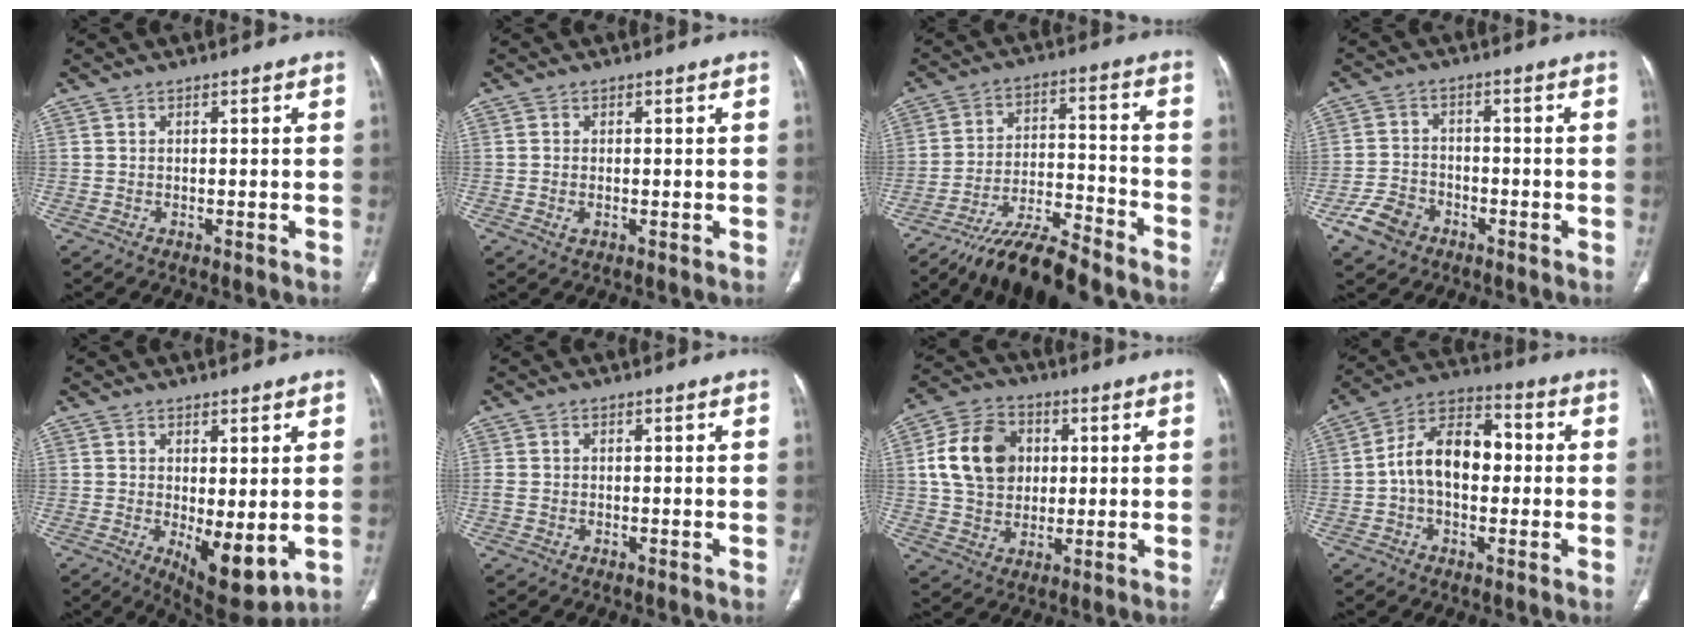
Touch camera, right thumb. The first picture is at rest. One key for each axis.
{"total": 1.5, "fx": -0.2, "fy": 0.9, "fz": 1.2, "tx": -0.029, "ty": 0.002, "tz": -0.004}
{"total": 15.0, "fx": -12.3, "fy": 4.9, "fz": 7.0, "tx": -0.096, "ty": 0.092, "tz": -0.201}
{"total": 6.5, "fx": -3.7, "fy": 4.6, "fz": 2.8, "tx": -0.047, "ty": 0.022, "tz": -0.066}
{"total": 9.3, "fx": -1.0, "fy": 3.8, "fz": 8.4, "tx": -0.116, "ty": -0.025, "tz": 0.000}
{"total": 1.2, "fx": 0.0, "fy": 0.9, "fz": 0.8, "tx": -0.029, "ty": 0.005, "tz": 0.002}
{"total": 13.8, "fx": 2.3, "fy": 10.7, "fz": 8.3, "tx": -0.129, "ty": 0.009, "tz": 0.039}
{"total": 13.1, "fx": -0.1, "fy": 8.4, "fz": 10.1, "tx": -0.155, "ty": 0.036, "tz": -0.014}